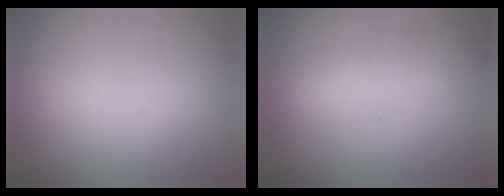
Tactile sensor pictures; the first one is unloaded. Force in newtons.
{"total": 2.1}